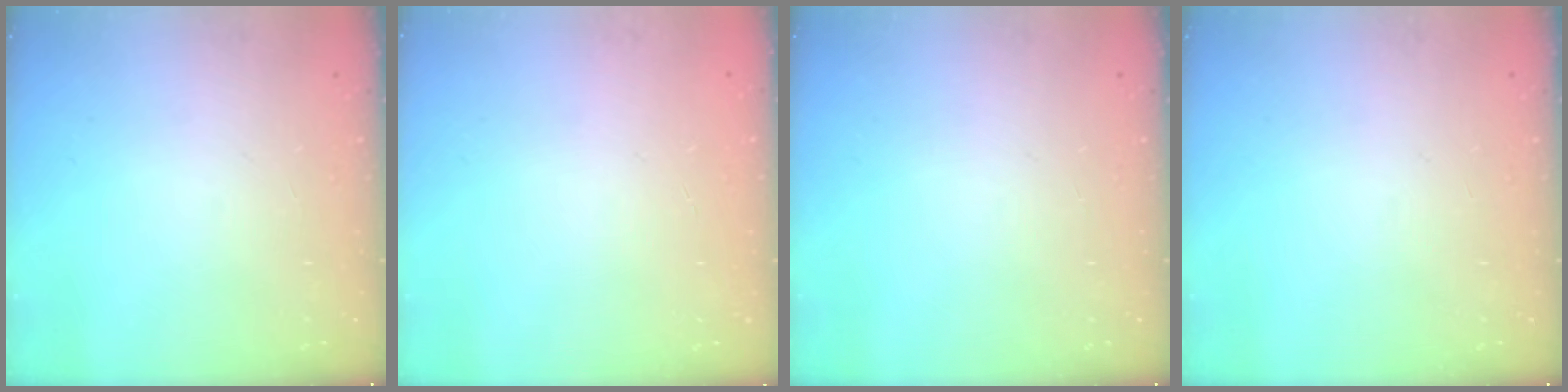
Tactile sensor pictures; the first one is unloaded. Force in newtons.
{"total": 0.0}
{"total": 0.0}
{"total": 0.0}